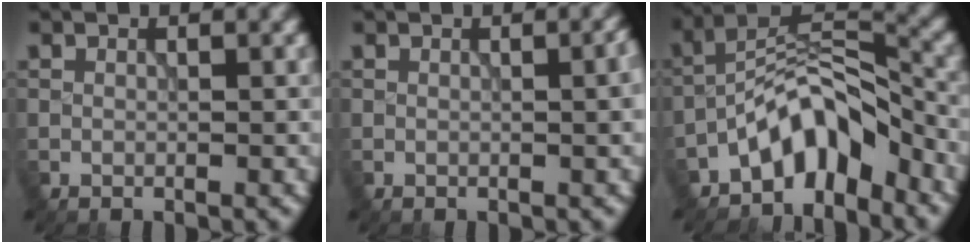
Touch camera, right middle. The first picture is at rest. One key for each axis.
{"total": 1.7, "fx": 0.1, "fy": 0.3, "fz": 1.7, "tx": -0.020, "ty": 0.003, "tz": 0.003}
{"total": 6.5, "fx": -4.6, "fy": 2.7, "fz": 3.7, "tx": -0.044, "ty": 0.015, "tz": -0.093}